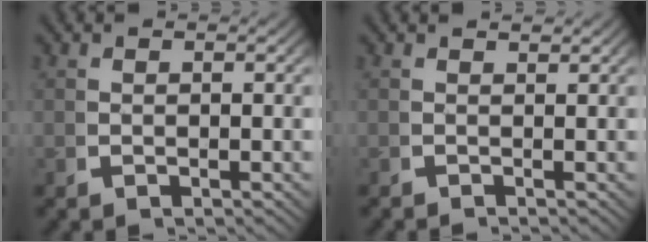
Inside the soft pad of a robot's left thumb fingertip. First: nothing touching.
{"total": 0.0}